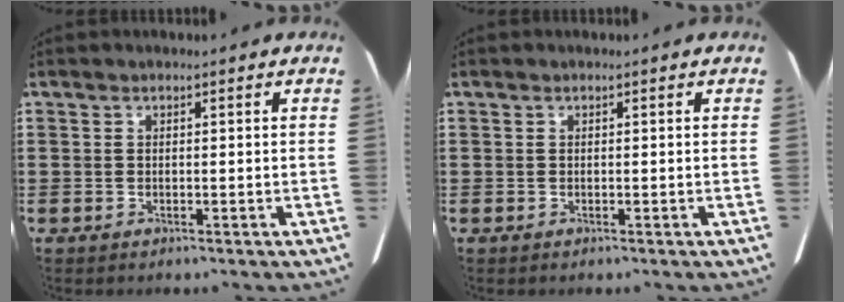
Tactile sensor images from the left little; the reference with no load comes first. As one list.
[{"total": 0.0}]